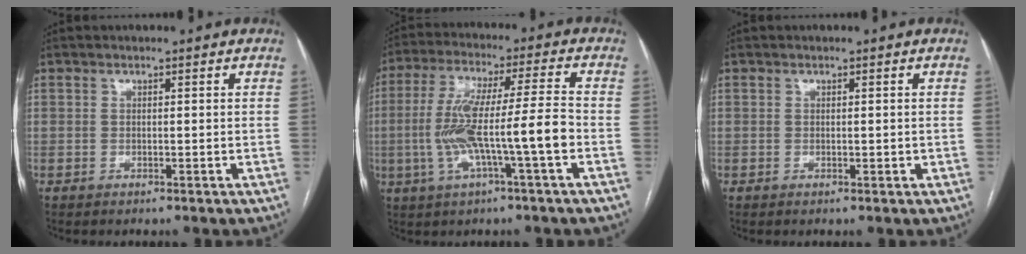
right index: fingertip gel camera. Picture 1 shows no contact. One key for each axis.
{"total": 12.6, "fx": -3.0, "fy": 0.1, "fz": 12.3, "tx": -0.241, "ty": 0.017, "tz": -0.055}
{"total": 0.7, "fx": -0.1, "fy": 0.3, "fz": 0.6, "tx": -0.008, "ty": -0.001, "tz": 0.001}